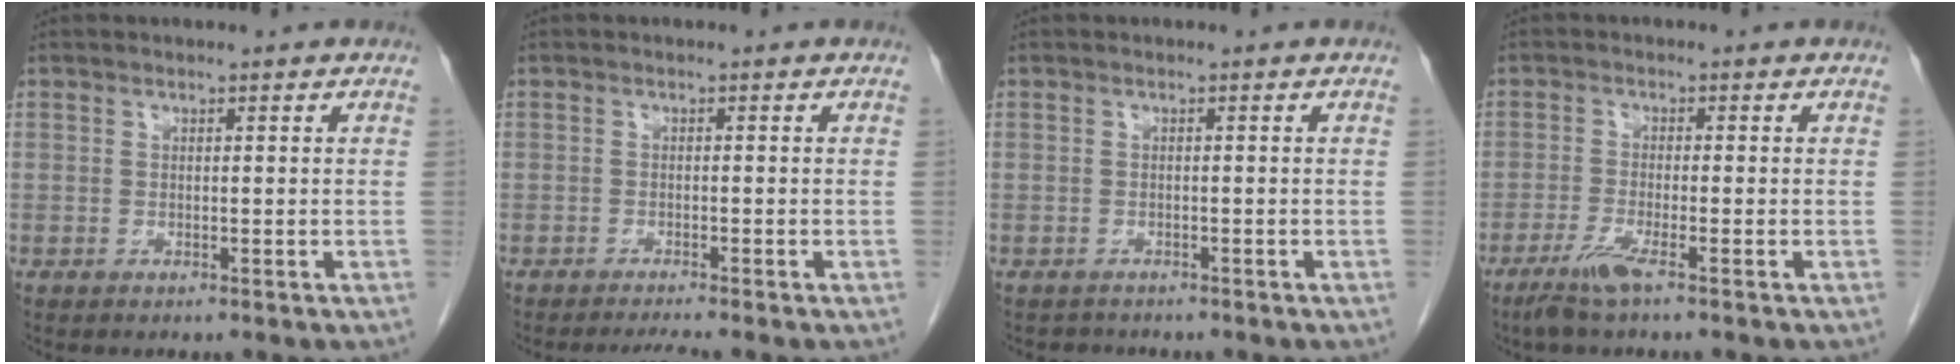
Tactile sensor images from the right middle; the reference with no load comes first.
{"total": 2.4, "force": [-2.1, -0.8, 0.8], "torque": [-0.022, -0.012, -0.037]}
{"total": 1.4, "force": [-1.3, 0.5, -0.2], "torque": [-0.007, -0.004, -0.022]}
{"total": 3.6, "force": [-2.5, -0.2, 2.6], "torque": [-0.060, -0.011, -0.054]}